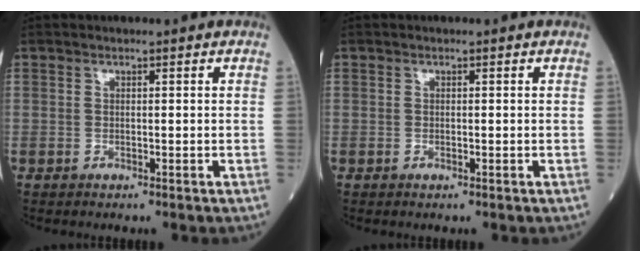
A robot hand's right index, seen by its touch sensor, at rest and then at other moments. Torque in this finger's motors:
{"motor_torque": [0.11, 0.07, 0.01, 0.01]}